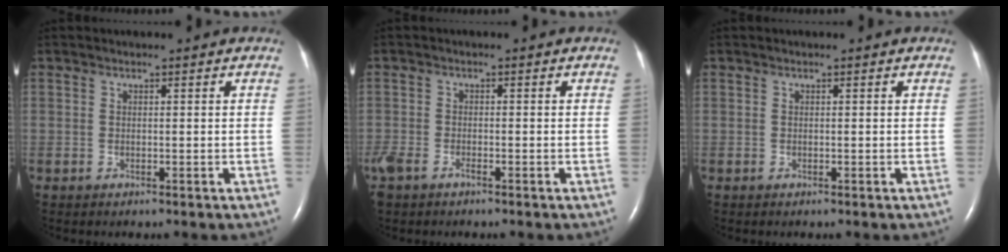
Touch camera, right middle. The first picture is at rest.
{"total": 5.4, "force": [-3.5, 2.7, 3.1], "torque": [-0.081, -0.007, -0.066]}
{"total": 0.0}